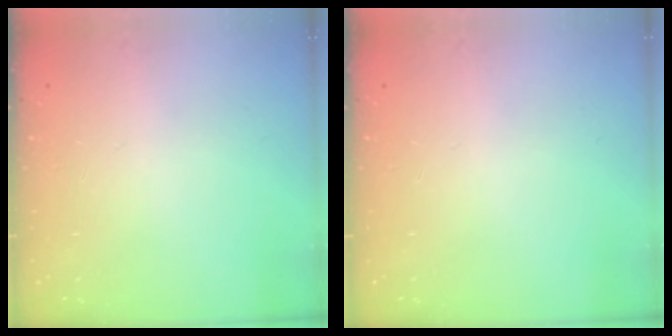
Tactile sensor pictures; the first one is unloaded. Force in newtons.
{"total": 0.0}